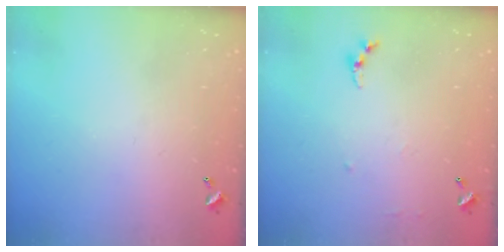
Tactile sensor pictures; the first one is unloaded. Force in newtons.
{"total": 5.3, "press": 5.2, "slide": 0.6}